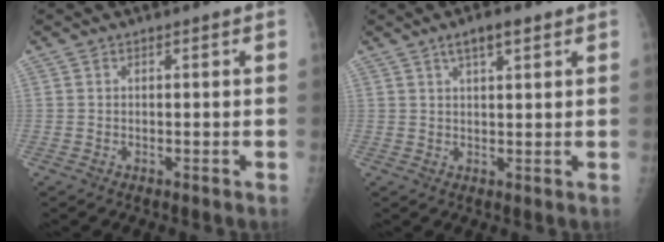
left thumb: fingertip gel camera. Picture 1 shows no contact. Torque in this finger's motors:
{"motor_torque": [0.51, 0.17, 0.53, 0.03, 0.02]}